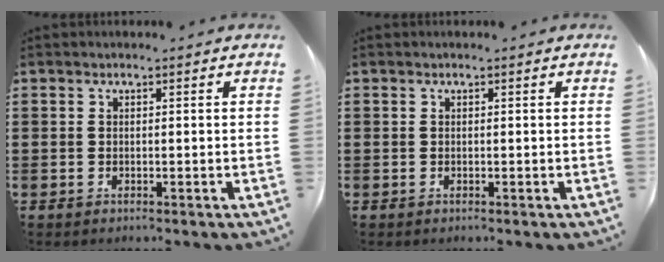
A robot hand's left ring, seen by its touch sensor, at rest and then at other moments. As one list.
[{"total": 0.0}]